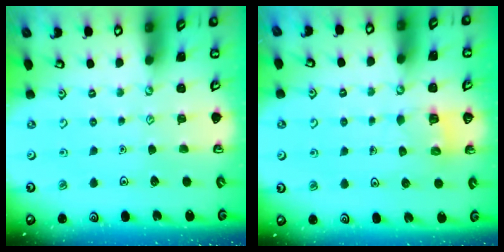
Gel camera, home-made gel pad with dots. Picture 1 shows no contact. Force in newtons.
{"total": 2.5, "press": 2.5, "slide": 0.1}